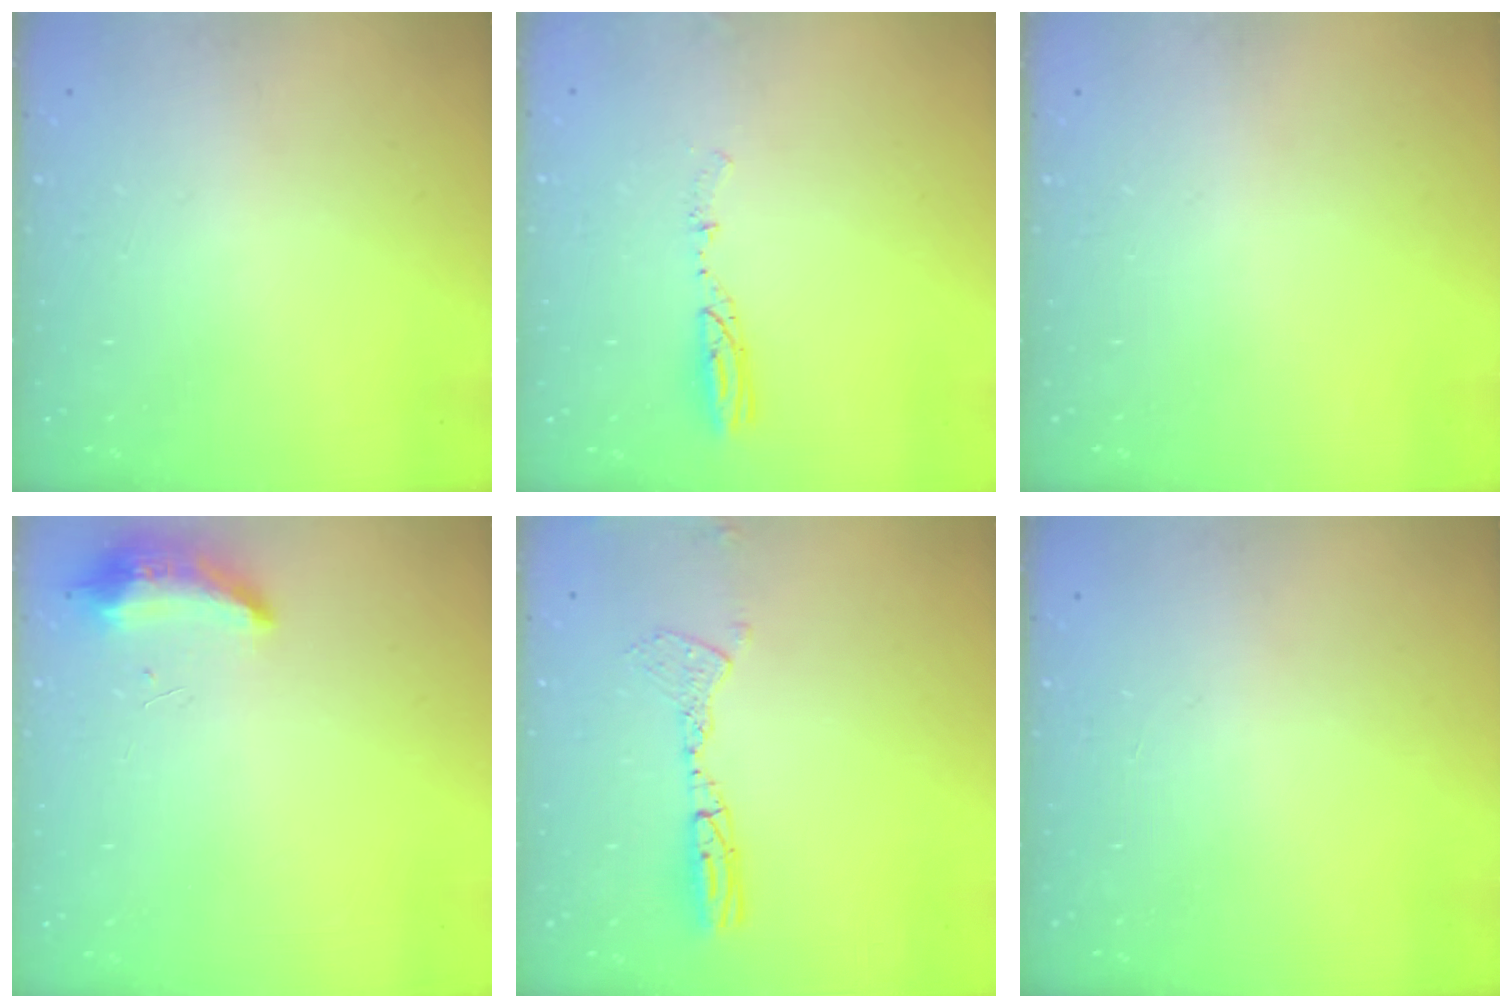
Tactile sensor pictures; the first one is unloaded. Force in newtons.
{"total": 4.5, "press": 4.3, "slide": 1.0}
{"total": 0.0}
{"total": 8.5, "press": 8.4, "slide": 1.6}
{"total": 10.0, "press": 9.7, "slide": 2.6}
{"total": 0.9, "press": 0.0, "slide": 0.9}